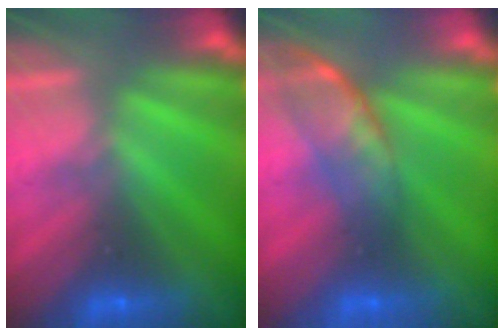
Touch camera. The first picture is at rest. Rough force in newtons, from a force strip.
{"total": 2.6}